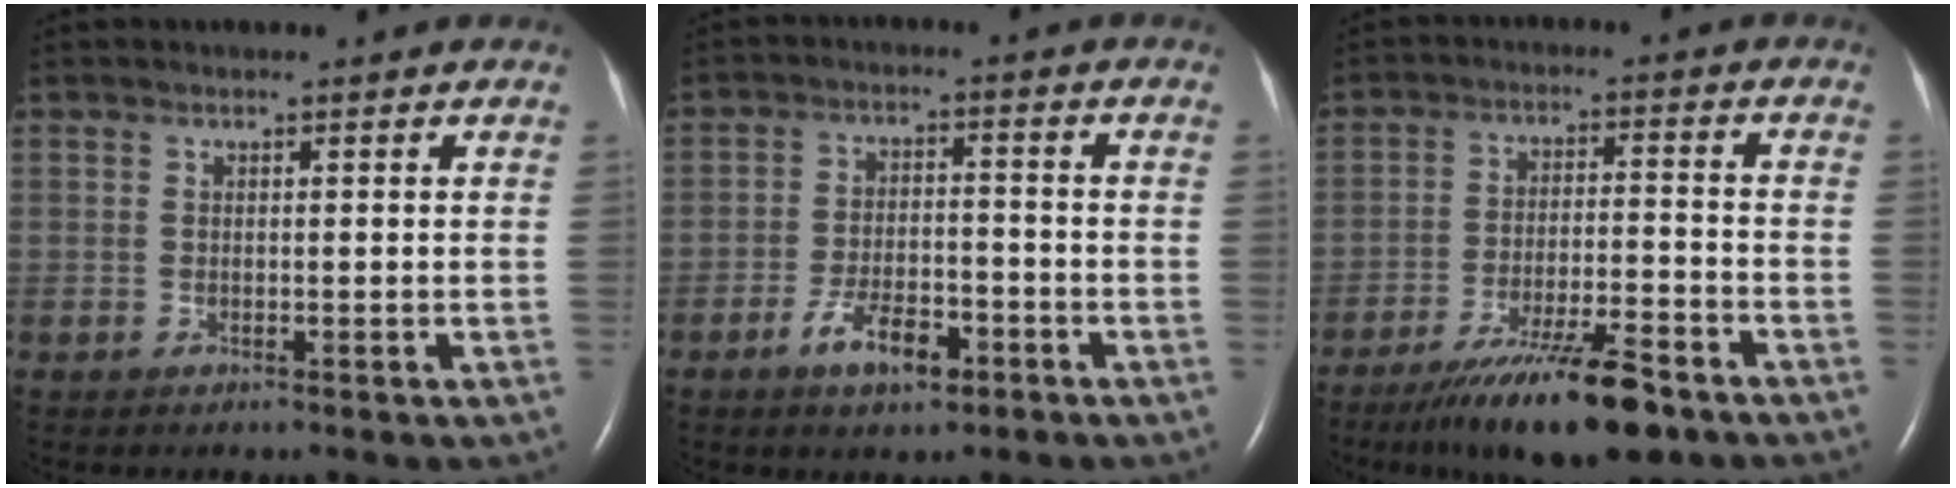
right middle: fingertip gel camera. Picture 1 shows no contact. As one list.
[{"total": 6.6, "force": [-3.9, 2.5, 4.8], "torque": [-0.091, -0.001, -0.063]}, {"total": 12.9, "force": [-9.4, 1.9, 8.7], "torque": [-0.146, -0.024, -0.154]}]